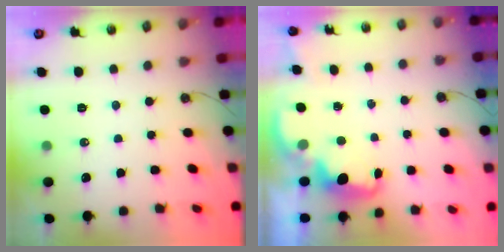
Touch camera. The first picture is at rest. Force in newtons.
{"total": 2.1, "press": 2.1, "slide": 0.6}